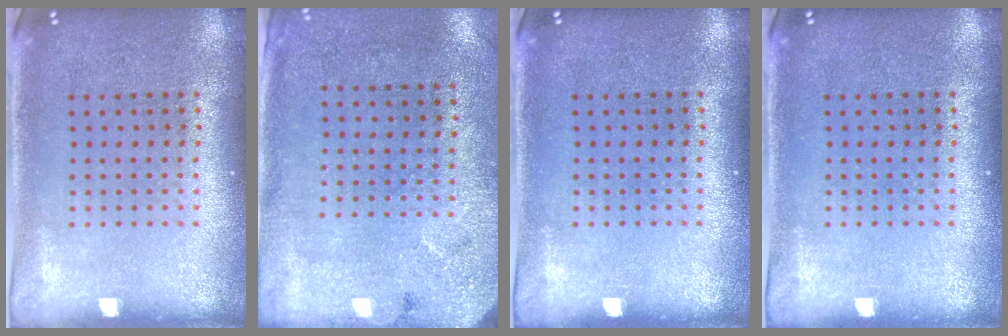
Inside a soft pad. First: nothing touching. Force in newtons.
{"total": 2.7, "press": 2.2, "slide": 1.7}
{"total": 0.0}
{"total": 0.0}